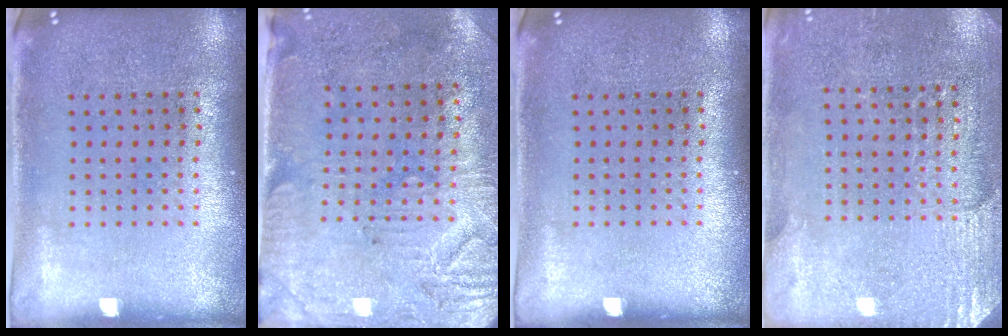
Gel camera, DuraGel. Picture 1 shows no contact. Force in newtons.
{"total": 3.0, "press": 2.5, "slide": 1.6}
{"total": 0.0}
{"total": 2.8, "press": 2.6, "slide": 0.8}